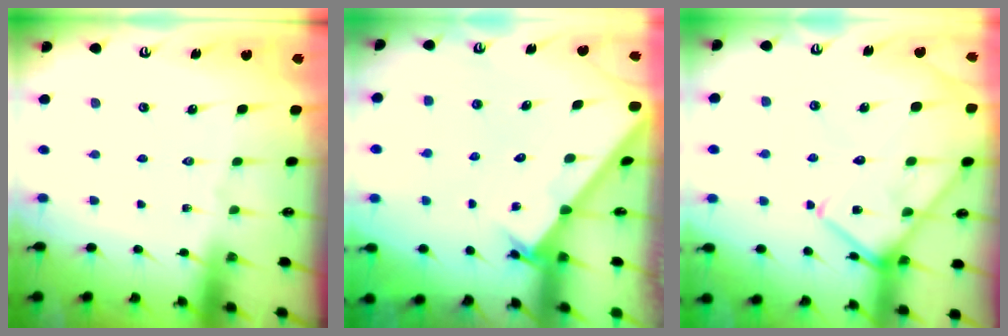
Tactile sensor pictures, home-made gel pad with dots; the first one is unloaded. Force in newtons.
{"total": 2.1, "press": 2.1, "slide": 0.2}
{"total": 14.7, "press": 14.6, "slide": 1.6}